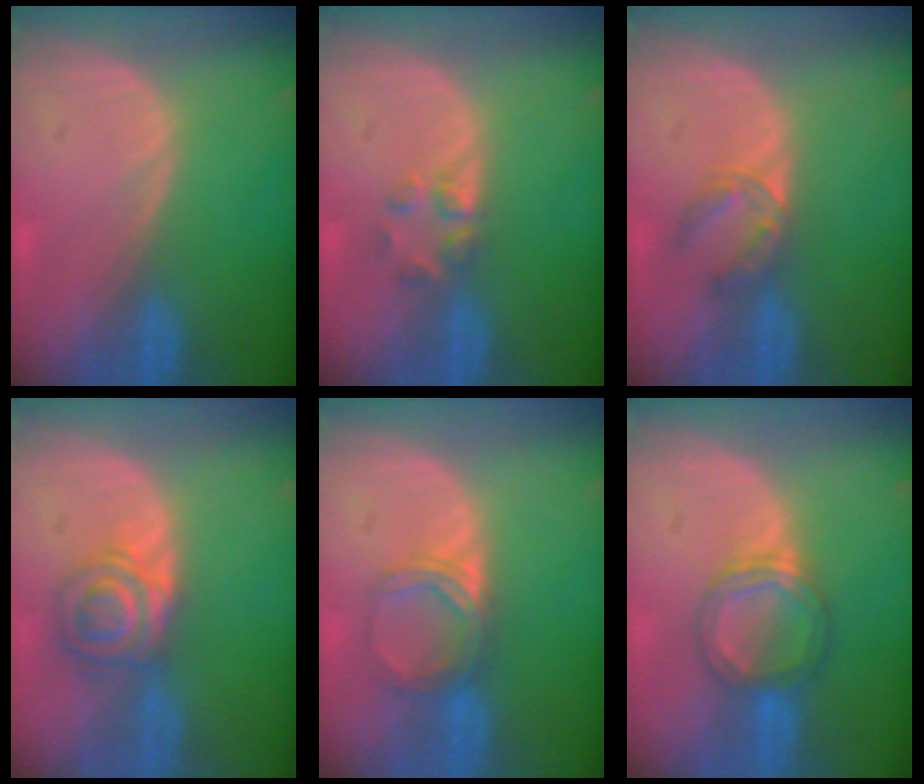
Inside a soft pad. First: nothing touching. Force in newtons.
{"total": 2.6, "press": 2.6, "slide": 0.2}
{"total": 3.8, "press": 3.6, "slide": 1.0}
{"total": 6.4, "press": 5.6, "slide": 3.0}
{"total": 5.0, "press": 4.6, "slide": 1.9}
{"total": 5.4, "press": 5.1, "slide": 1.9}